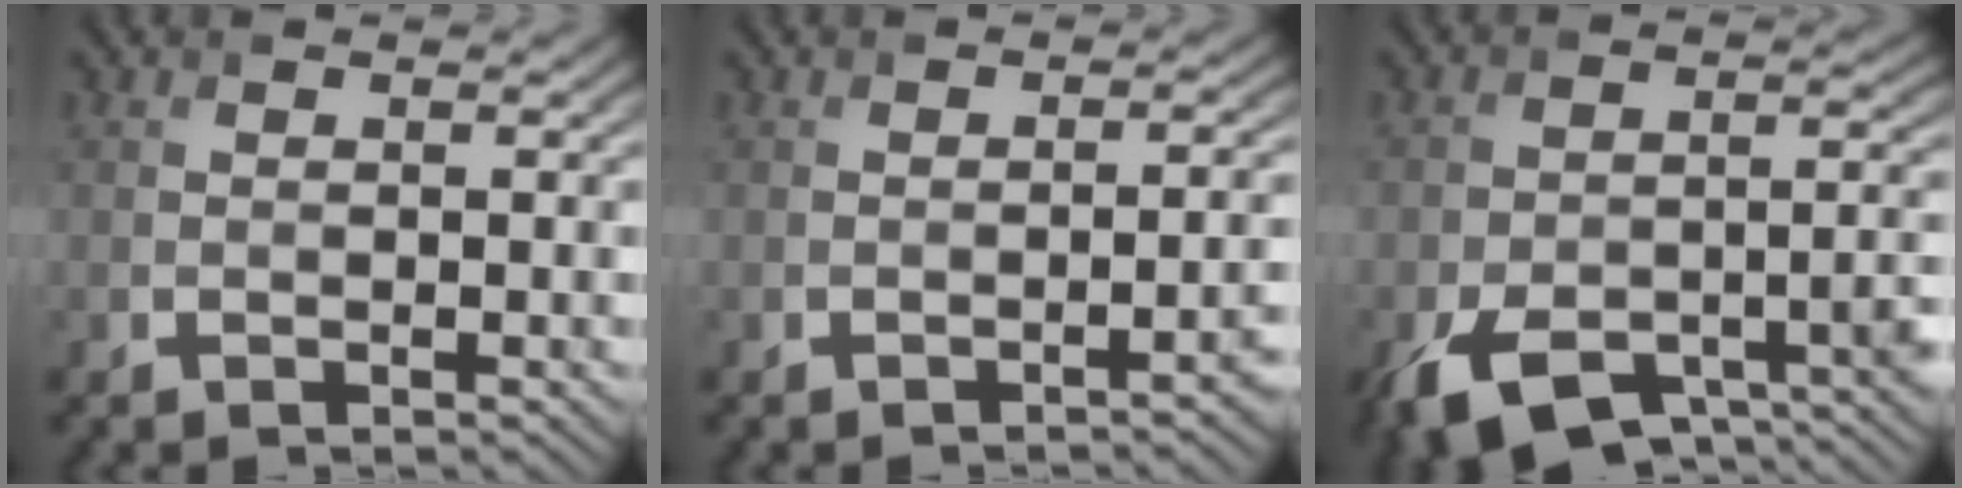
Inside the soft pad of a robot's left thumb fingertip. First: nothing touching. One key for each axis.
{"total": 2.2, "fx": -1.3, "fy": 0.5, "fz": 1.7, "tx": -0.019, "ty": 0.007, "tz": -0.021}
{"total": 13.4, "fx": -8.1, "fy": 6.2, "fz": 8.7, "tx": -0.163, "ty": -0.037, "tz": -0.122}